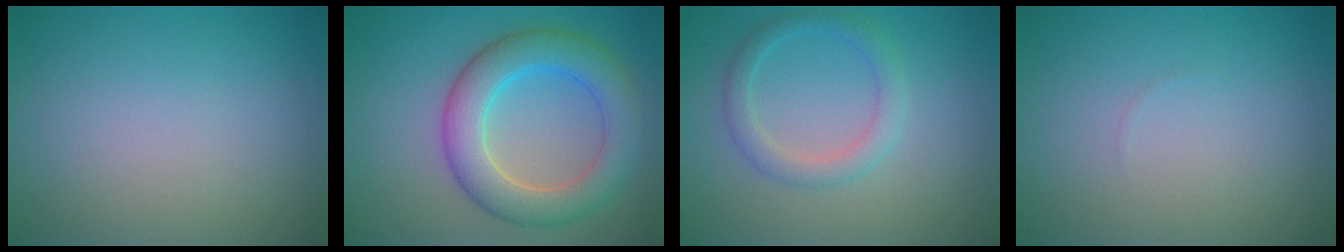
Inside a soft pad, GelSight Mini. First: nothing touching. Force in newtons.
{"total": 6.6, "press": 6.6, "slide": 0.3}
{"total": 2.5, "press": 2.5, "slide": 0.1}
{"total": 0.0}